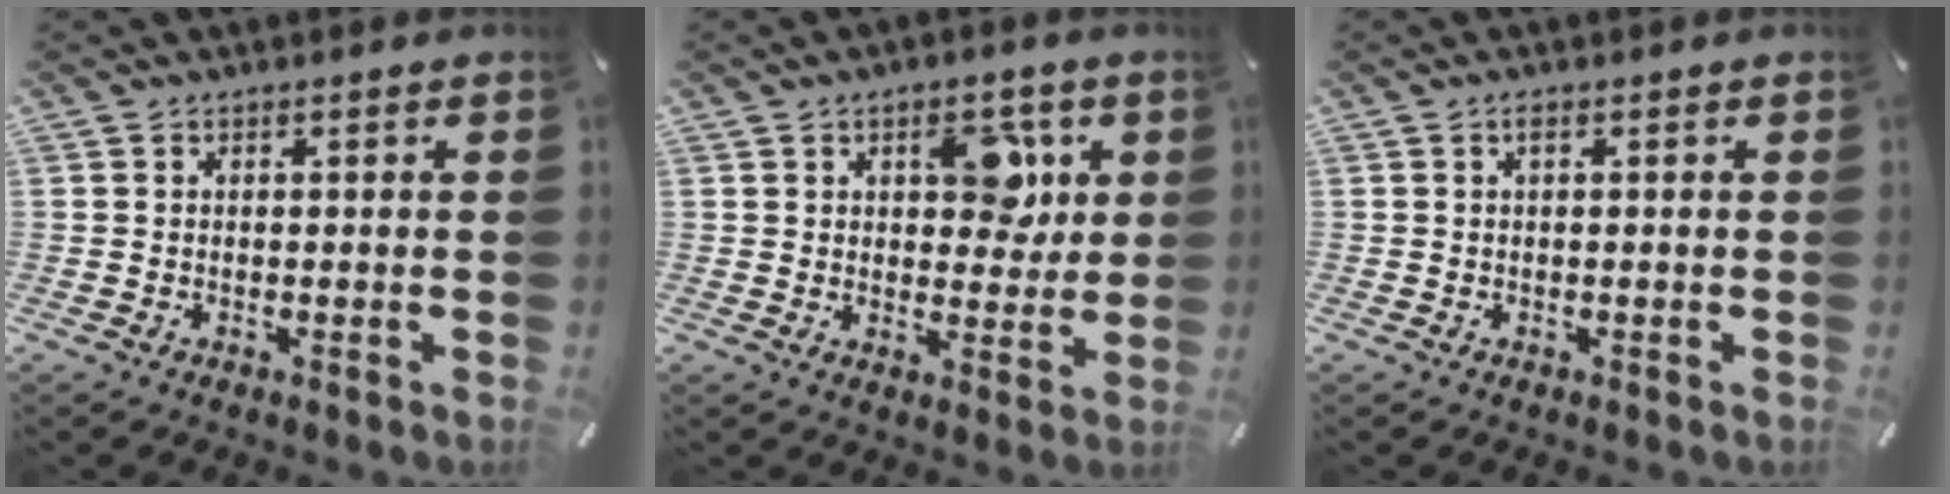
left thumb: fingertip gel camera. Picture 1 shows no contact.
{"total": 9.7, "force": [3.5, 6.0, 6.7], "torque": [-0.072, -0.011, 0.051]}
{"total": 1.1, "force": [0.2, 0.2, 1.0], "torque": [-0.020, 0.003, 0.003]}